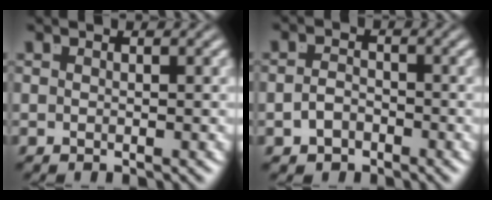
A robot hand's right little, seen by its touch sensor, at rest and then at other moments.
{"total": 2.2, "force": [-1.6, 1.3, 0.4], "torque": [-0.014, -0.017, -0.020]}